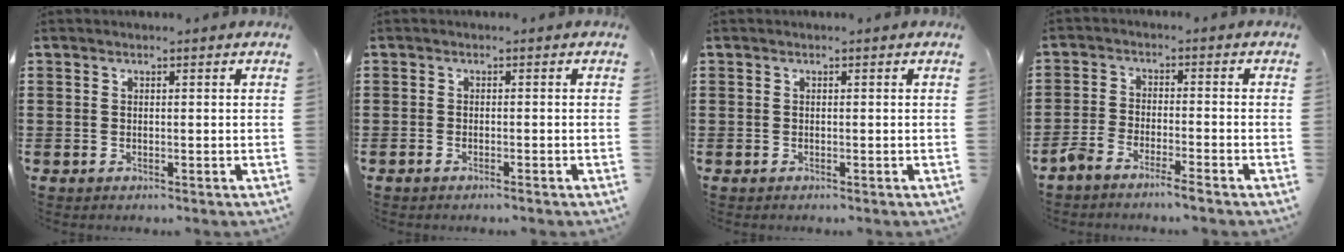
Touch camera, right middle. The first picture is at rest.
{"total": 0.8, "force": [-0.7, 0.0, 0.4], "torque": [-0.008, -0.003, -0.013]}
{"total": 0.0}
{"total": 3.7, "force": [-3.5, 0.0, 1.1], "torque": [-0.041, -0.006, -0.075]}